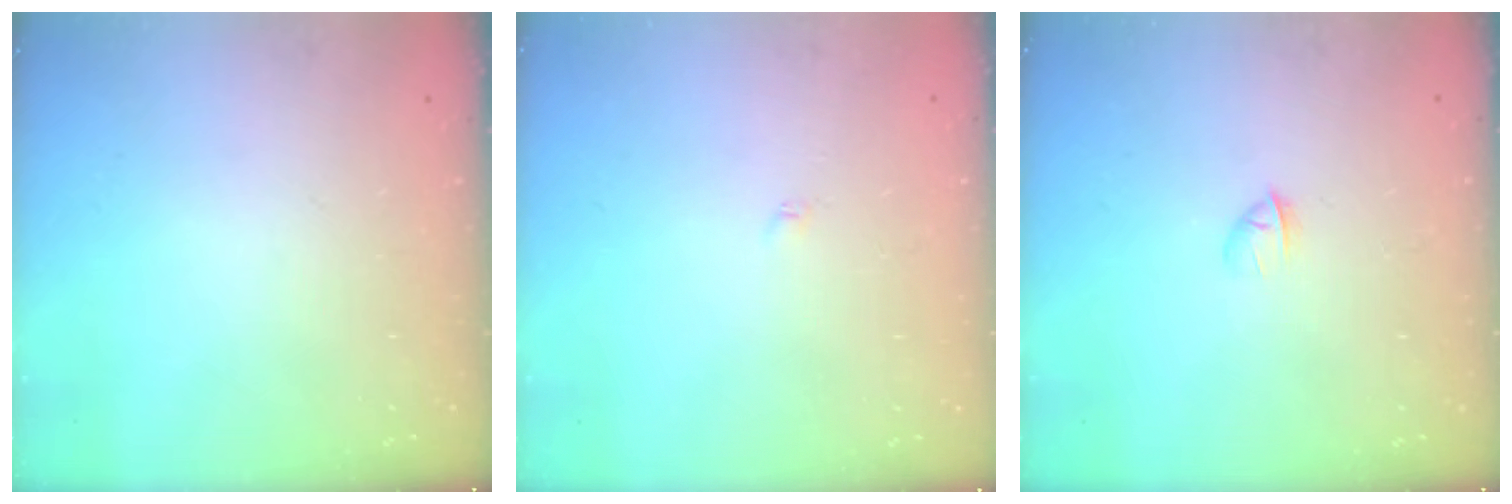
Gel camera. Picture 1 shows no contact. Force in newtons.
{"total": 1.9, "press": 1.9, "slide": 0.3}
{"total": 2.4, "press": 2.2, "slide": 0.8}